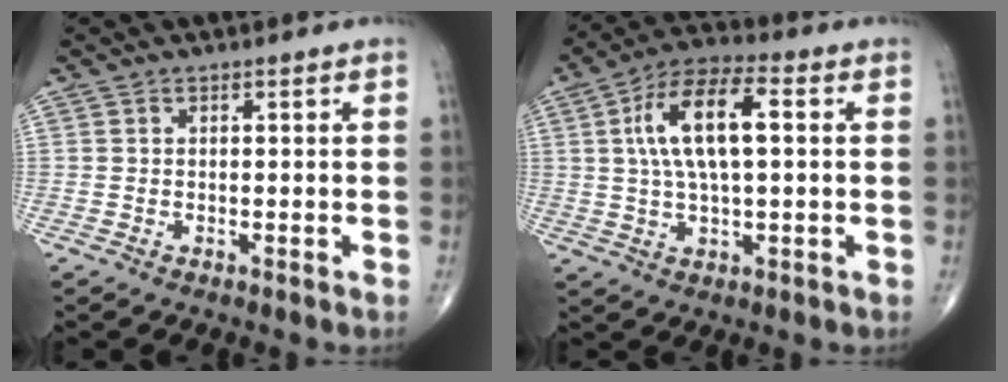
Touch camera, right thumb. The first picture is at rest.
{"total": 13.1, "force": [2.2, 5.2, 11.8], "torque": [-0.219, 0.017, 0.035]}